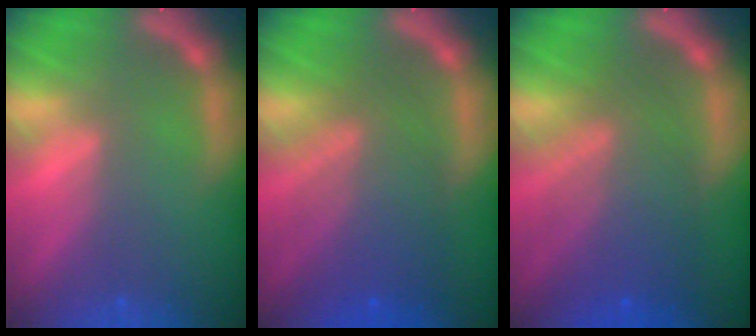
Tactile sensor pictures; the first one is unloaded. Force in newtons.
{"total": 8.0}
{"total": 8.0}